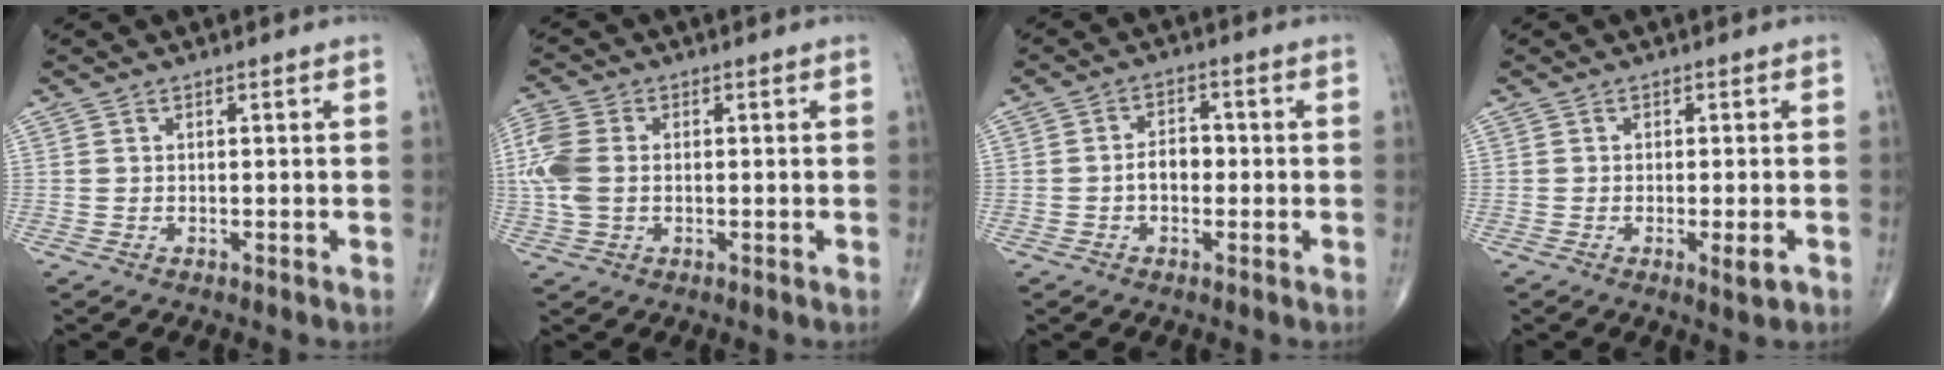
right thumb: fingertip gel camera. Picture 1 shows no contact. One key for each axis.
{"total": 8.0, "fx": 0.1, "fy": 5.4, "fz": 5.9, "tx": -0.160, "ty": 0.012, "tz": -0.002}
{"total": 4.1, "fx": -0.8, "fy": 2.8, "fz": 2.9, "tx": -0.038, "ty": 0.017, "tz": -0.019}
{"total": 2.9, "fx": -1.1, "fy": 0.6, "fz": 2.7, "tx": -0.040, "ty": -0.006, "tz": -0.015}